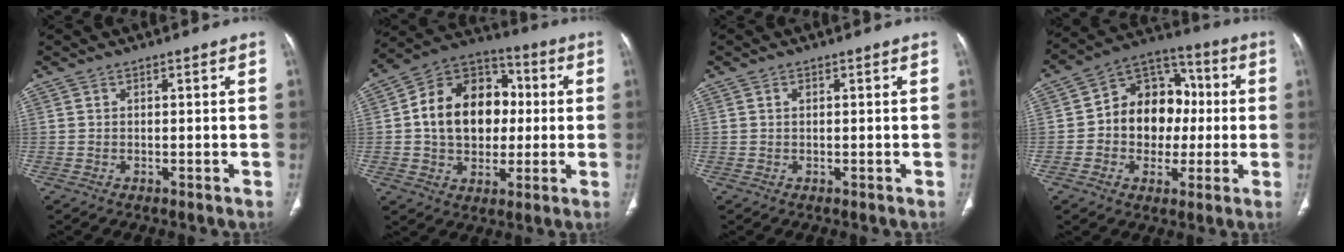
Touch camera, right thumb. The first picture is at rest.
{"total": 18.3, "force": [1.3, 13.7, 12.2], "torque": [-0.162, 0.026, 0.017]}
{"total": 0.7, "force": [0.3, 0.5, 0.5], "torque": [-0.009, 0.001, 0.005]}
{"total": 15.1, "force": [-0.2, 12.0, 9.3], "torque": [-0.091, 0.035, -0.012]}